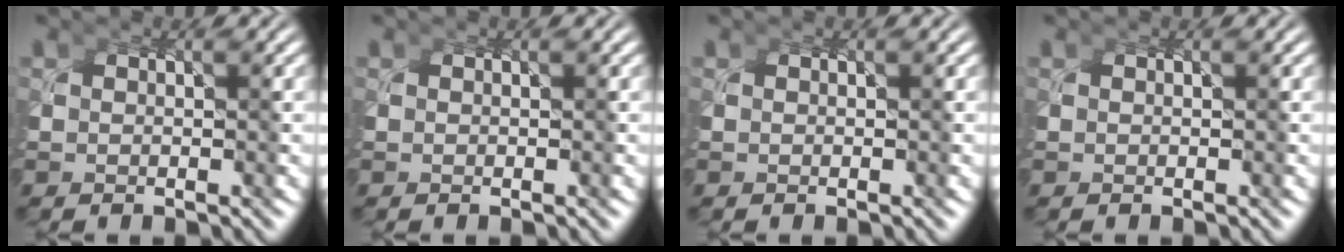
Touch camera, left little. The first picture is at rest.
{"total": 0.0}
{"total": 0.0}
{"total": 0.0}